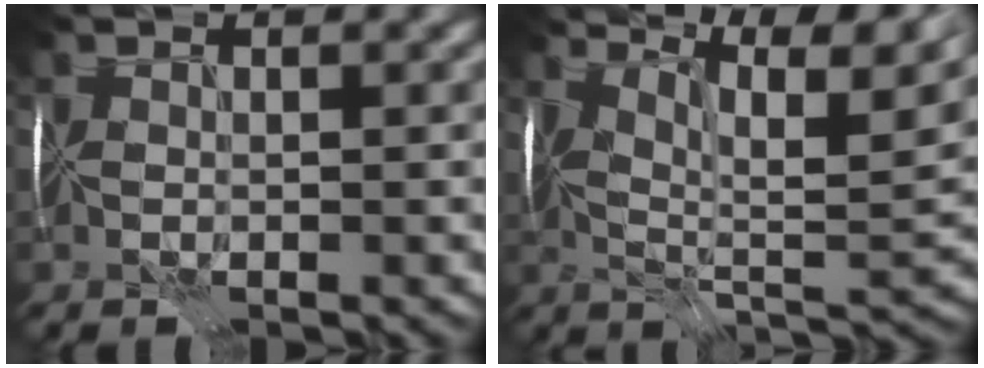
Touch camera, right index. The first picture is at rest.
{"total": 10.9, "force": [6.8, 2.1, 8.3], "torque": [-0.148, 0.004, 0.112]}